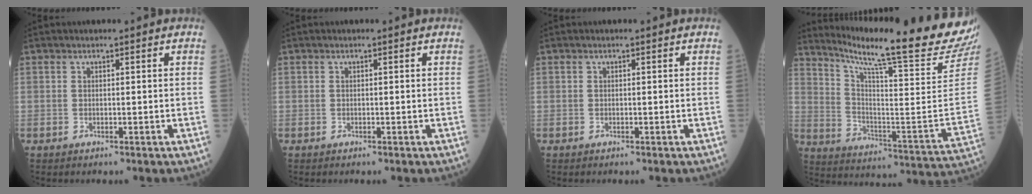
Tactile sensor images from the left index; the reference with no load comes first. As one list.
[{"total": 0.0}, {"total": 0.0}, {"total": 25.9, "force": [22.9, -1.6, 12.0], "torque": [-0.205, -0.106, 0.319]}]